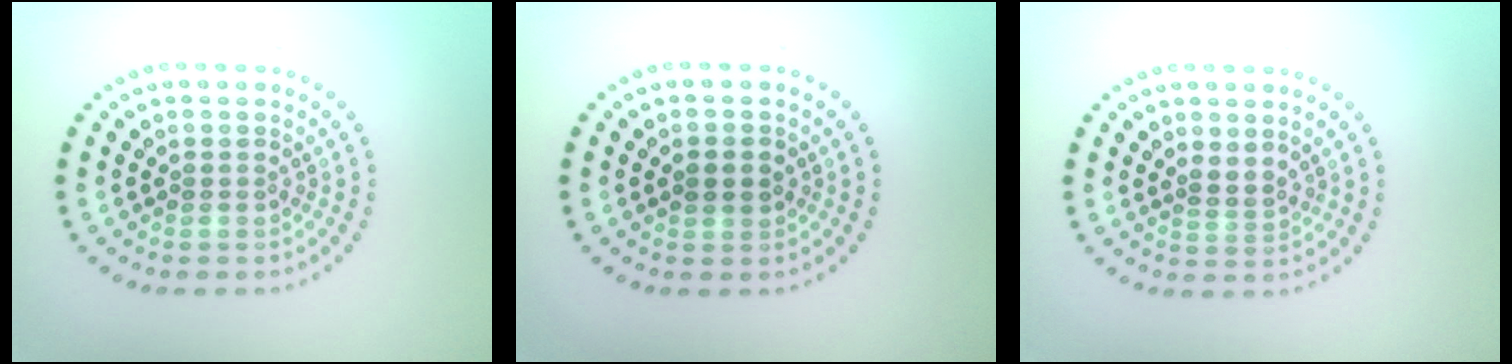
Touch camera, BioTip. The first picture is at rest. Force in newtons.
{"total": 1.9, "press": 1.9, "slide": 0.0}
{"total": 1.6, "press": 1.3, "slide": 1.0}